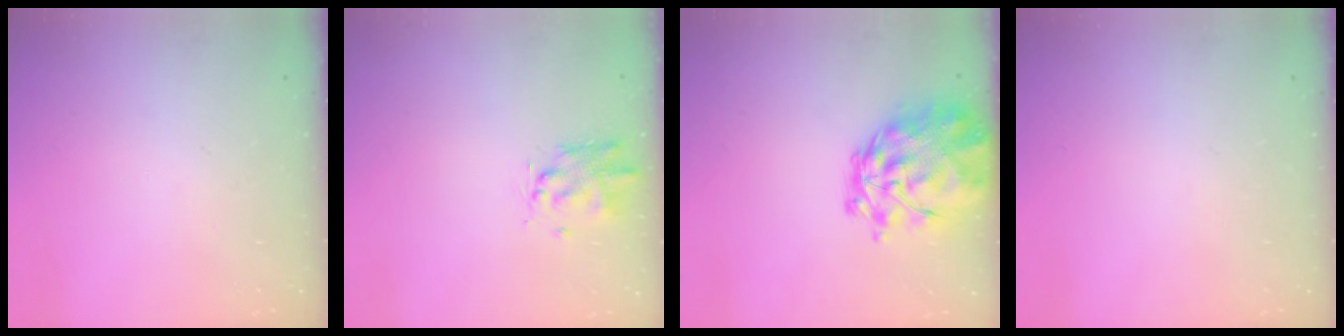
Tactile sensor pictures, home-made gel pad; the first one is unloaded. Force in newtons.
{"total": 2.6, "press": 2.5, "slide": 0.9}
{"total": 7.3, "press": 6.9, "slide": 2.6}
{"total": 0.0}